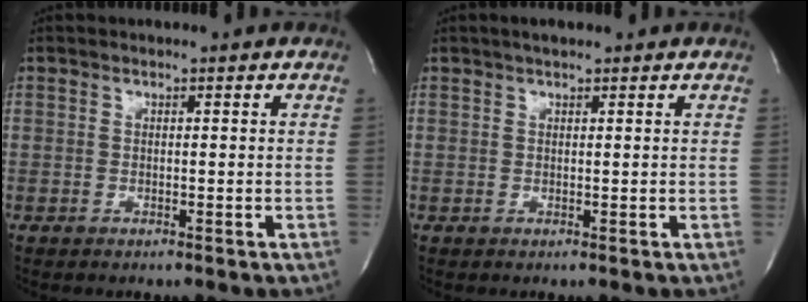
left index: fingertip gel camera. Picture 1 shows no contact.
{"total": 2.2, "force": [1.7, 0.4, 1.3], "torque": [-0.024, 0.013, 0.028]}